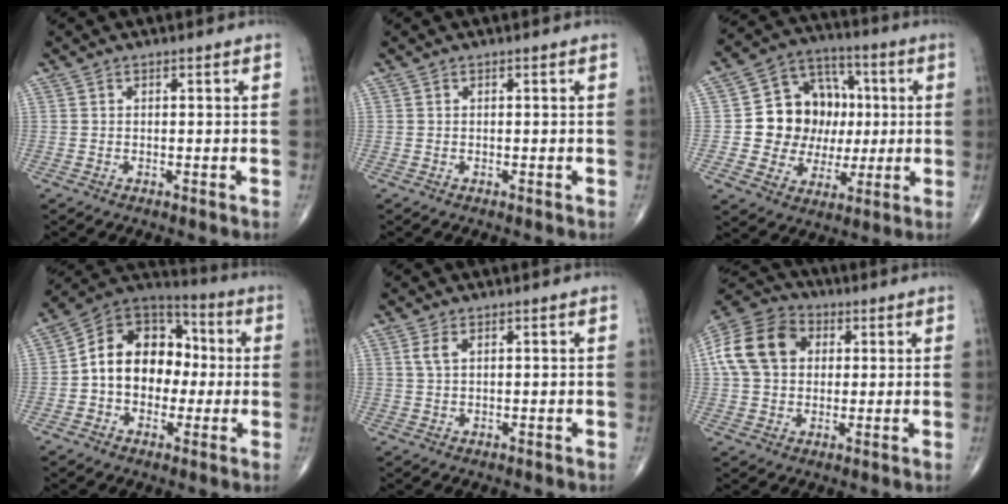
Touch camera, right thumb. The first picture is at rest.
{"total": 0.0}
{"total": 15.9, "force": [1.0, 13.3, 8.7], "torque": [-0.085, 0.027, 0.026]}
{"total": 15.6, "force": [-0.3, 11.7, 10.3], "torque": [-0.126, 0.042, -0.017]}
{"total": 2.4, "force": [1.0, 1.2, 1.8], "torque": [-0.039, 0.006, 0.023]}
{"total": 15.2, "force": [3.1, 11.5, 9.4], "torque": [-0.172, 0.020, 0.046]}